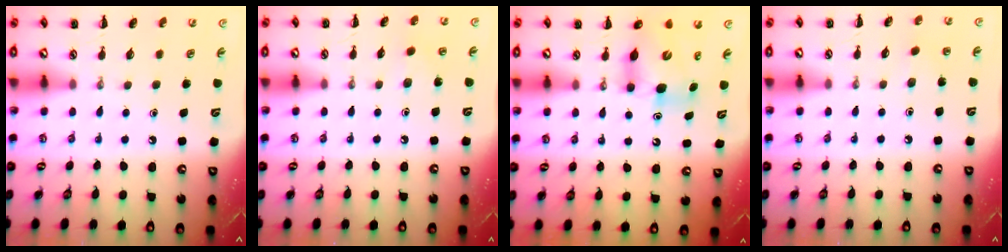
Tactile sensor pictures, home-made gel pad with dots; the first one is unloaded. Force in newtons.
{"total": 4.3, "press": 4.1, "slide": 1.3}
{"total": 6.7, "press": 6.5, "slide": 1.5}
{"total": 2.3, "press": 2.2, "slide": 0.8}